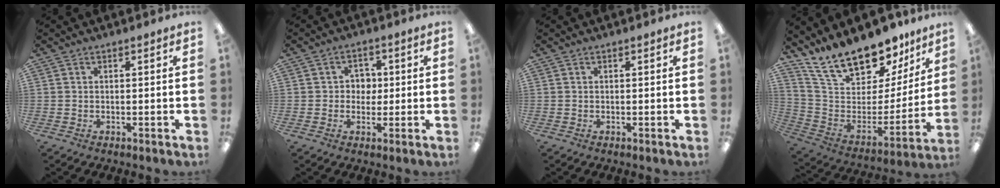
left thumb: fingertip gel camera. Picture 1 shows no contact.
{"total": 4.0, "force": [0.4, 3.7, 1.4], "torque": [-0.022, 0.006, -0.001]}
{"total": 0.0}
{"total": 19.5, "force": [16.4, 7.9, 7.1], "torque": [-0.123, -0.130, 0.293]}